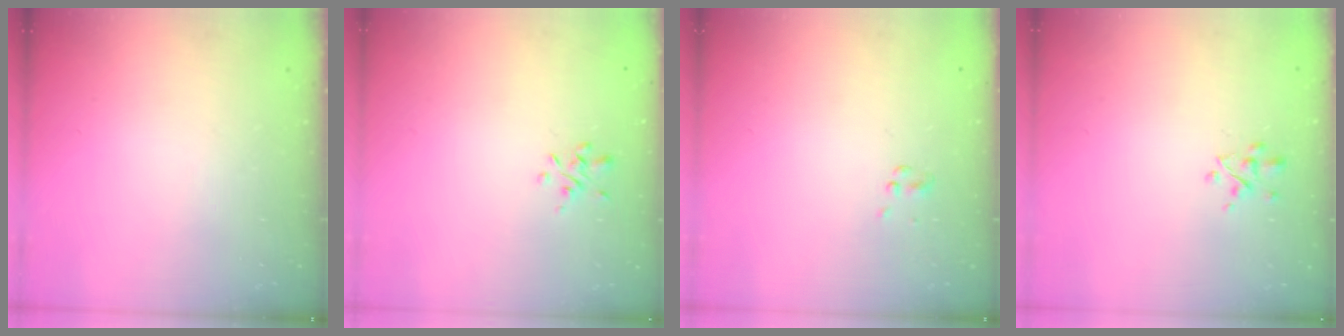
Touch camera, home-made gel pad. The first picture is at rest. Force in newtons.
{"total": 1.0, "press": 0.8, "slide": 0.5}
{"total": 0.5, "press": 0.5, "slide": 0.1}
{"total": 2.5, "press": 2.5, "slide": 0.5}